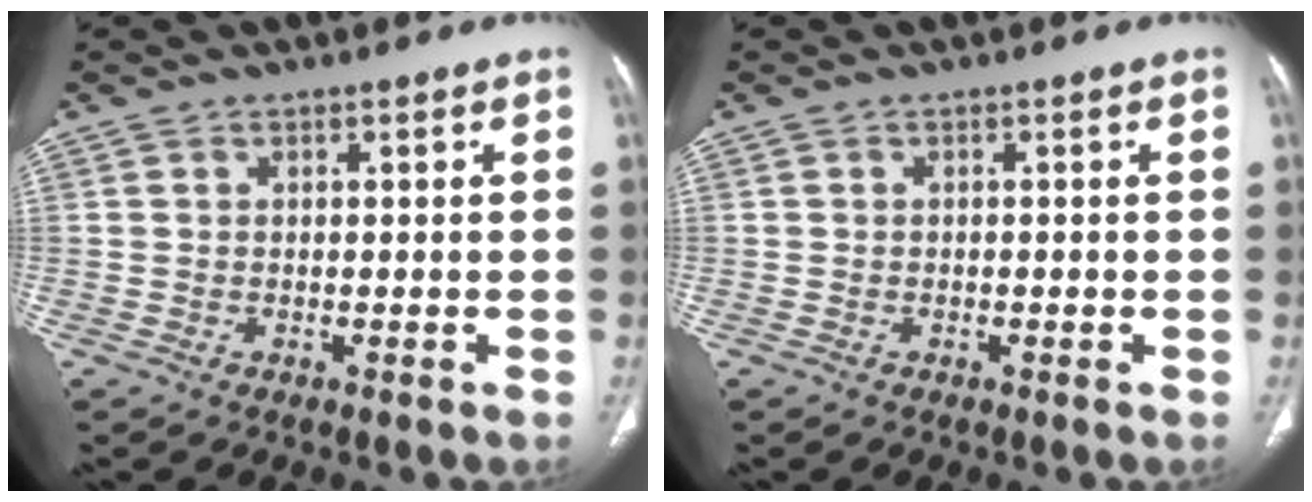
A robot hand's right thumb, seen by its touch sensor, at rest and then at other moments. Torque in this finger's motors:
{"motor_torque": [-0.14, 0.24, -0.27, 0.26, 0.03]}